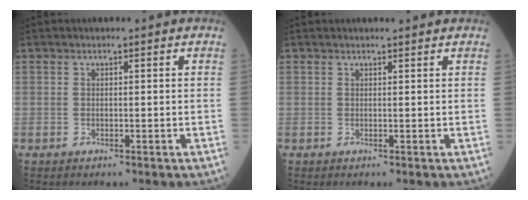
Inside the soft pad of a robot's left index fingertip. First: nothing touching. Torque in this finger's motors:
{"motor_torque": [-0.07, -0.01, -0.20, 0.00]}